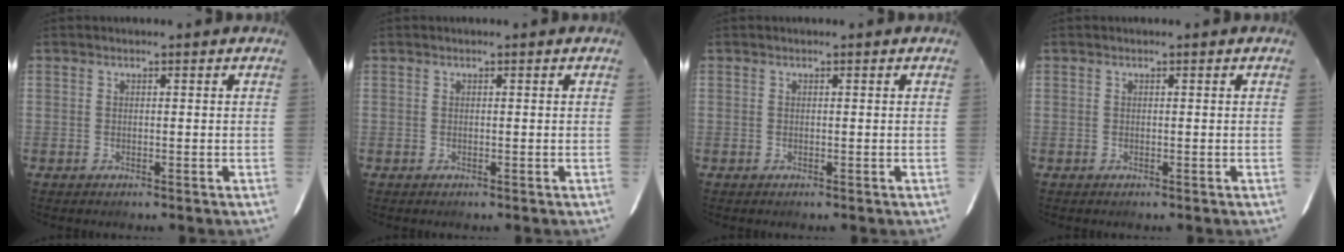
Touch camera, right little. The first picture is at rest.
{"total": 0.0}
{"total": 0.0}
{"total": 0.0}